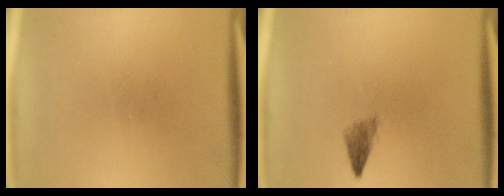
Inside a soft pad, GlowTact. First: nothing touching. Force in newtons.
{"total": 1.9}